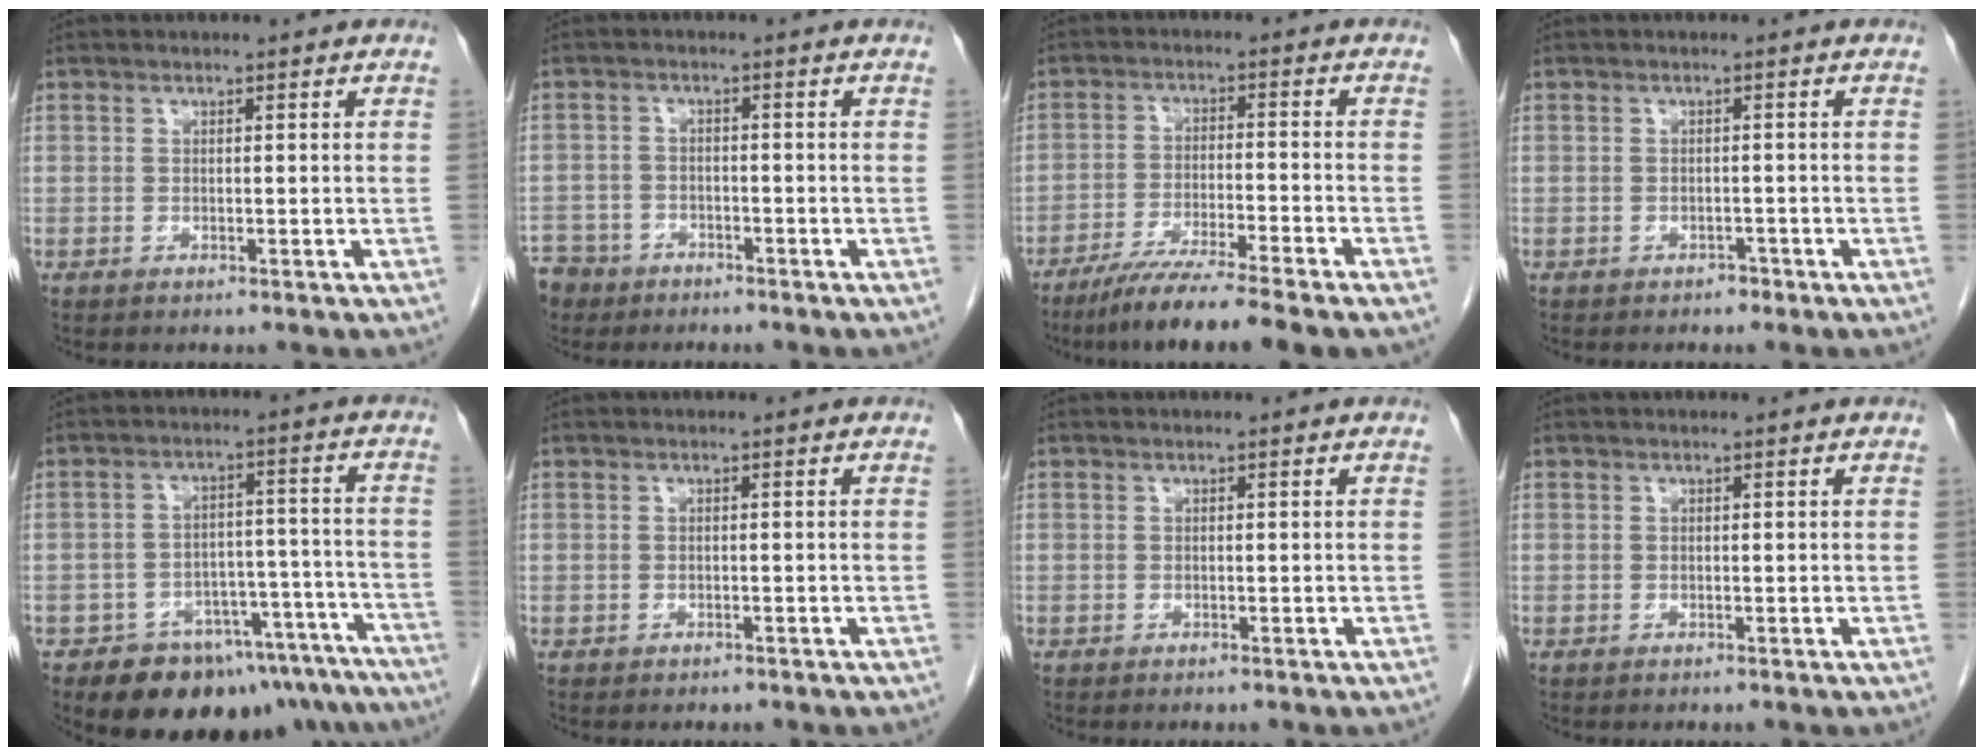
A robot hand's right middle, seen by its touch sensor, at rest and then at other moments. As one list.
[{"total": 7.9, "force": [-5.9, 5.2, 1.2], "torque": [-0.048, -0.002, -0.104]}, {"total": 10.1, "force": [-8.0, -0.9, 6.2], "torque": [-0.100, -0.032, -0.132]}, {"total": 1.1, "force": [-0.9, 0.5, 0.3], "torque": [-0.011, 0.000, -0.013]}, {"total": 17.7, "force": [-14.8, 7.6, 6.0], "torque": [-0.037, 0.040, -0.189]}, {"total": 0.7, "force": [-0.5, 0.3, 0.2], "torque": [-0.015, -0.001, -0.006]}, {"total": 0.0}, {"total": 0.0}]